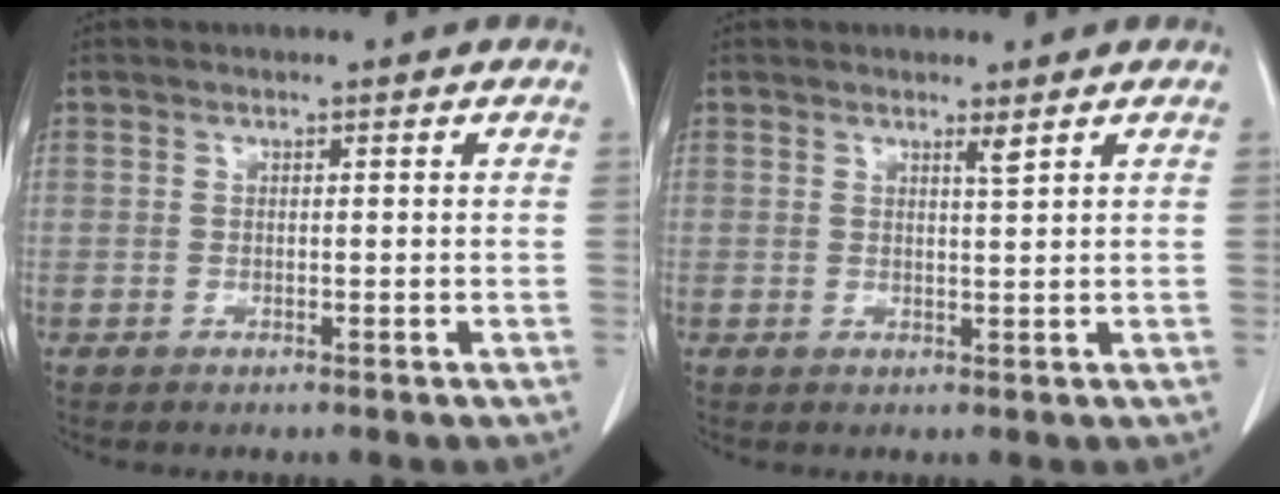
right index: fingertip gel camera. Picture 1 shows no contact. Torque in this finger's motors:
{"motor_torque": [0.01, 0.00, 0.00, 0.01]}